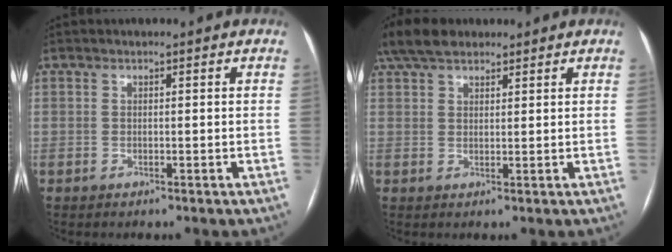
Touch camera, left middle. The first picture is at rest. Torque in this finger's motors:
{"motor_torque": [0.39, -0.39, 0.18, 0.01]}